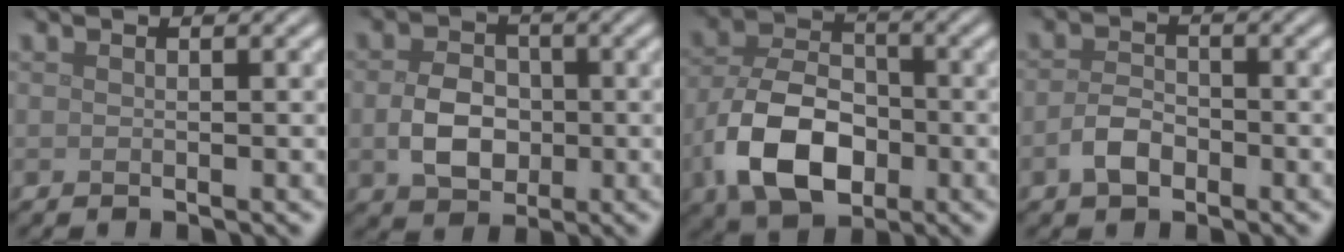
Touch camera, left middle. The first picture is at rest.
{"total": 4.2, "force": [-0.6, 3.2, 2.7], "torque": [-0.051, -0.001, -0.012]}
{"total": 8.6, "force": [-2.9, 5.5, 5.9], "torque": [-0.125, -0.005, -0.060]}
{"total": 2.6, "force": [-1.2, 1.6, 1.6], "torque": [-0.032, 0.004, -0.028]}